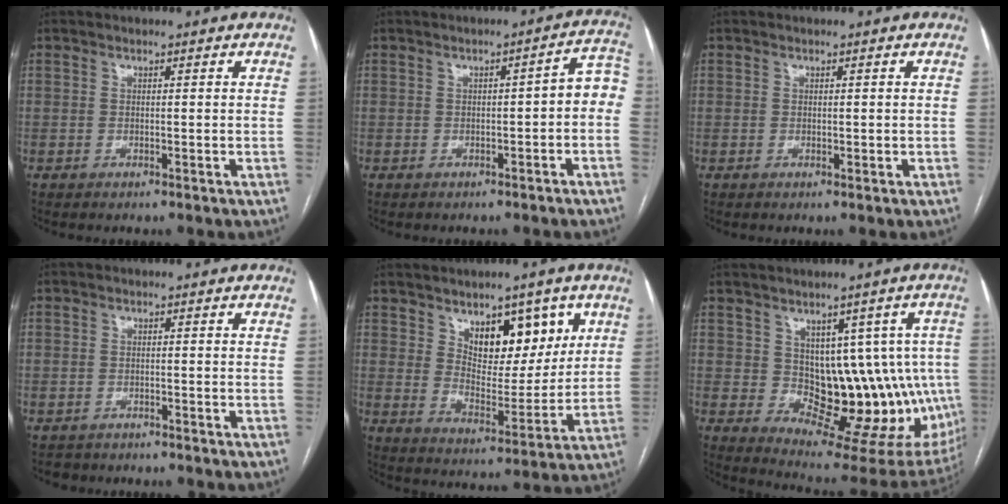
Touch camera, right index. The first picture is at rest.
{"total": 5.1, "force": [-1.2, 1.6, 4.6], "torque": [-0.047, 0.029, -0.016]}
{"total": 0.6, "force": [0.1, 0.5, 0.4], "torque": [-0.002, 0.000, 0.002]}
{"total": 2.2, "force": [-1.8, 1.1, -0.4], "torque": [0.001, 0.002, -0.031]}
{"total": 10.5, "force": [5.3, 5.1, 7.5], "torque": [-0.104, 0.000, 0.094]}
{"total": 14.7, "force": [0.6, 8.8, 11.9], "torque": [-0.119, 0.017, 0.030]}